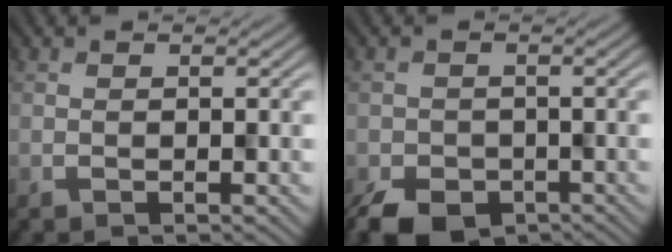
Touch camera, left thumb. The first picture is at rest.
{"total": 5.4, "force": [-3.7, 3.3, 2.1], "torque": [-0.038, -0.021, -0.056]}